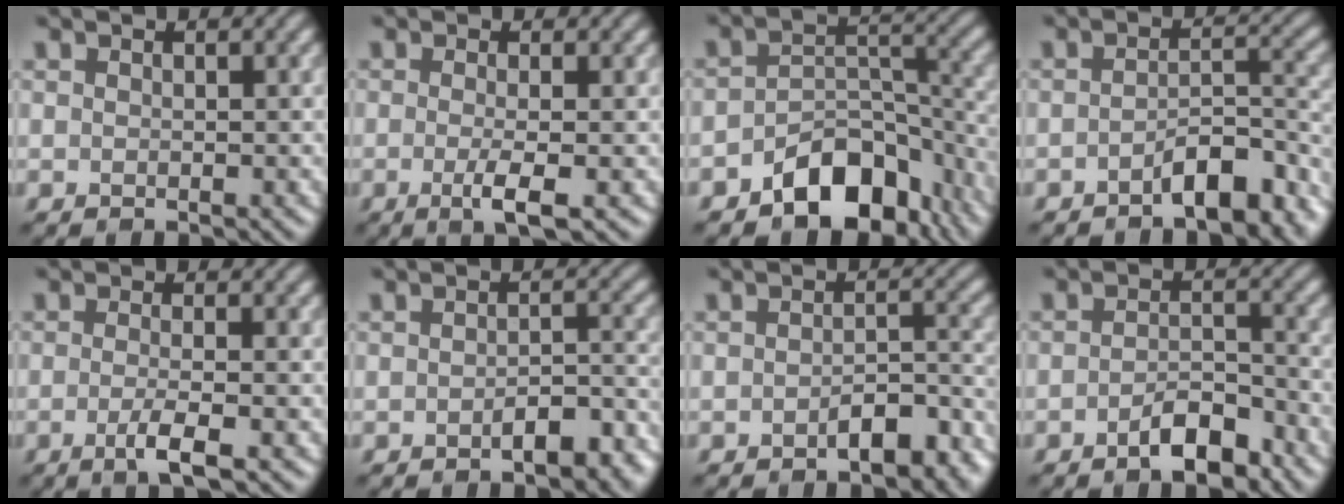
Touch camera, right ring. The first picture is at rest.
{"total": 3.0, "force": [-0.7, 0.7, 2.8], "torque": [-0.048, -0.006, -0.015]}
{"total": 7.9, "force": [-4.9, 4.6, 4.2], "torque": [-0.050, -0.008, -0.082]}
{"total": 5.2, "force": [-3.4, 1.7, 3.5], "torque": [-0.047, 0.009, -0.056]}
{"total": 2.9, "force": [-0.9, 0.7, 2.6], "torque": [-0.041, -0.001, -0.023]}
{"total": 3.7, "force": [-2.1, 1.4, 2.7], "torque": [-0.040, 0.004, -0.030]}
{"total": 4.2, "force": [-2.5, 1.6, 2.9], "torque": [-0.041, 0.006, -0.038]}
{"total": 3.8, "force": [-2.4, 1.4, 2.6], "torque": [-0.038, 0.009, -0.044]}